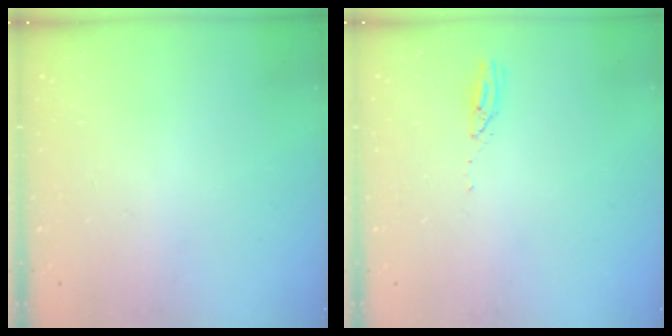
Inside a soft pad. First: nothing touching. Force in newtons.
{"total": 3.1, "press": 3.1, "slide": 0.4}